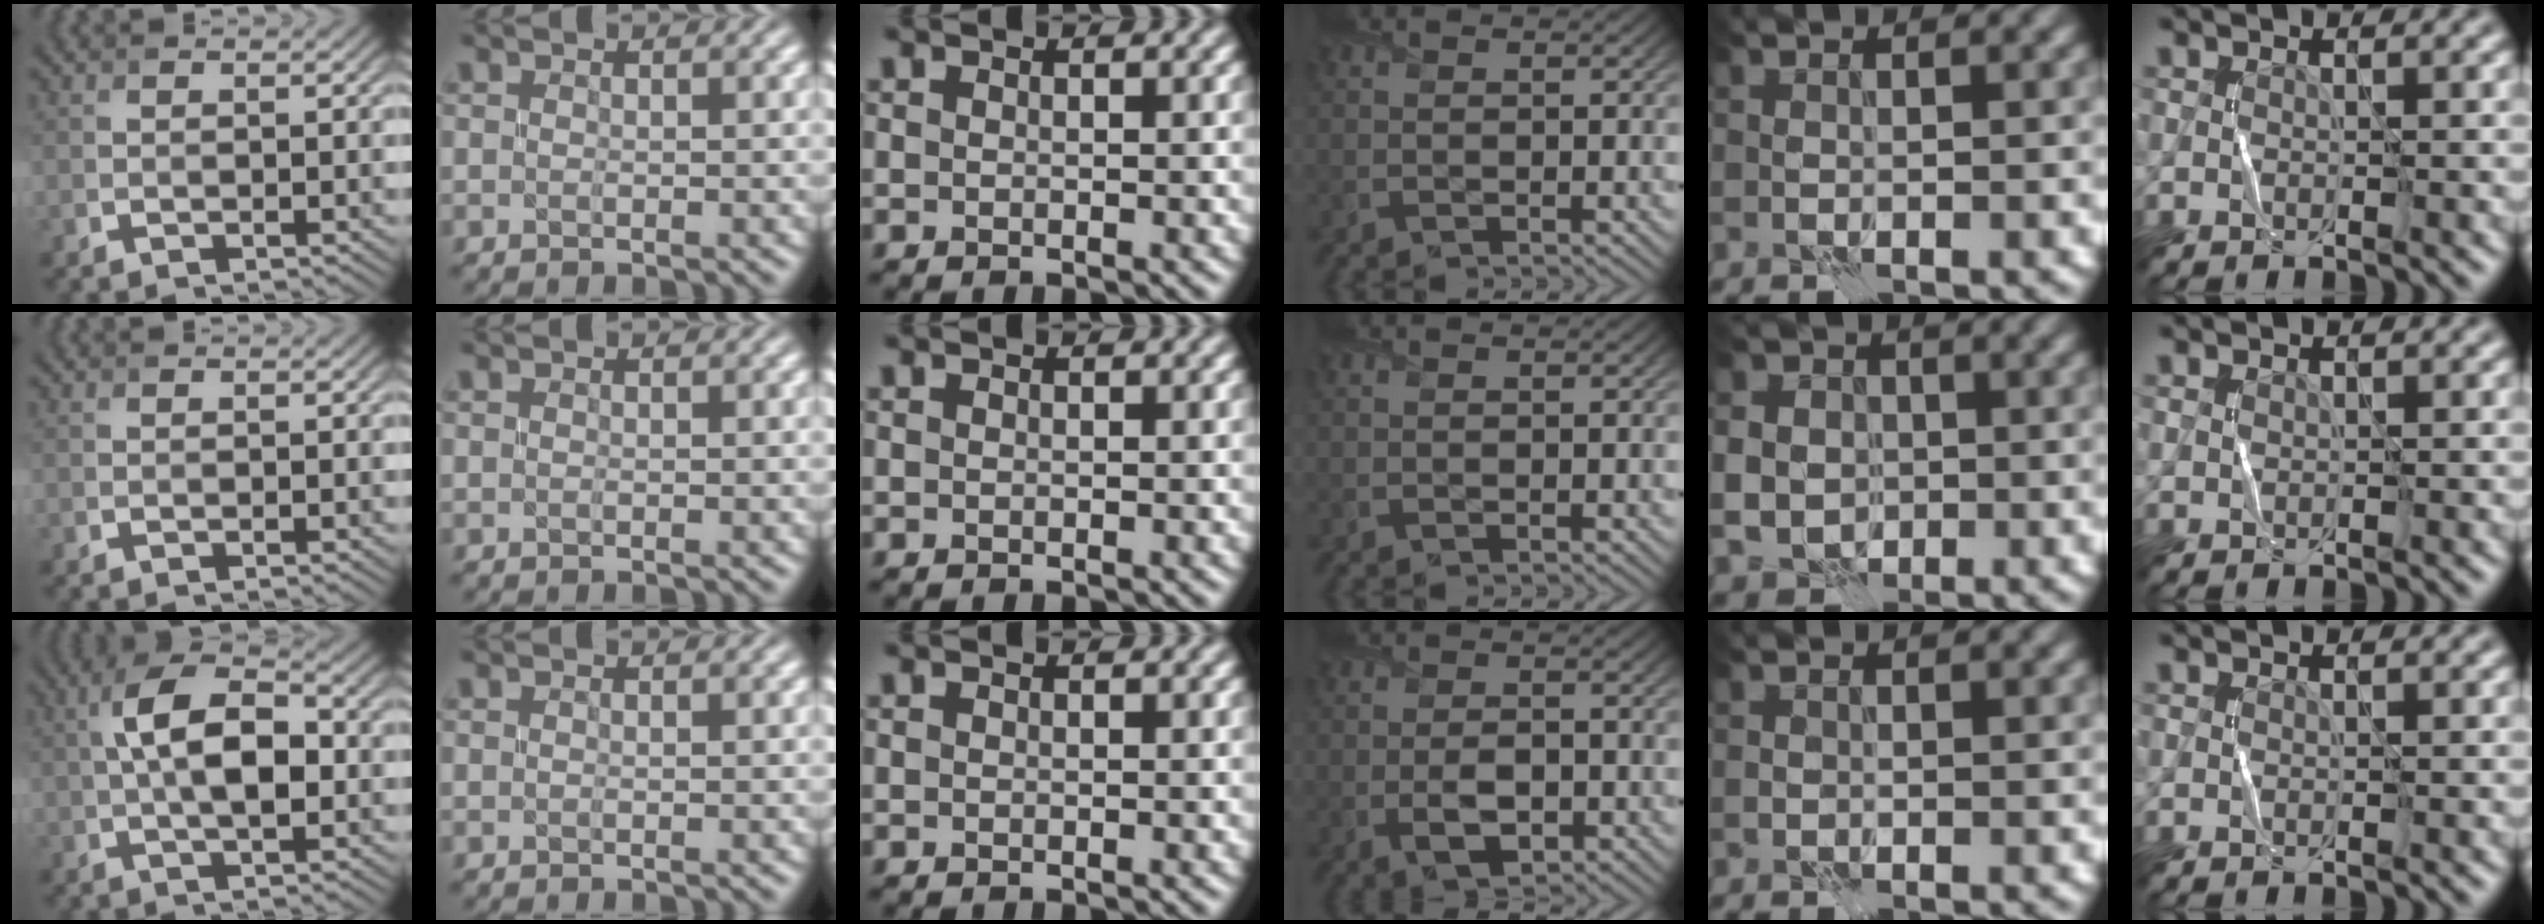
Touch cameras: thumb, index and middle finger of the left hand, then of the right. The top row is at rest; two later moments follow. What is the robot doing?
{"motion": "fold", "object": "scarf"}